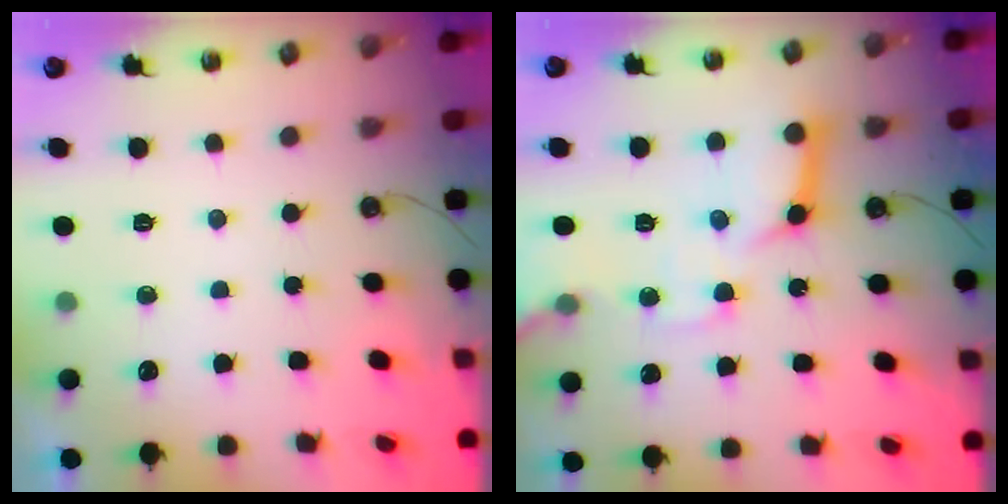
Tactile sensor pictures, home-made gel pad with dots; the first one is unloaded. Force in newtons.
{"total": 16.7, "press": 16.6, "slide": 2.1}